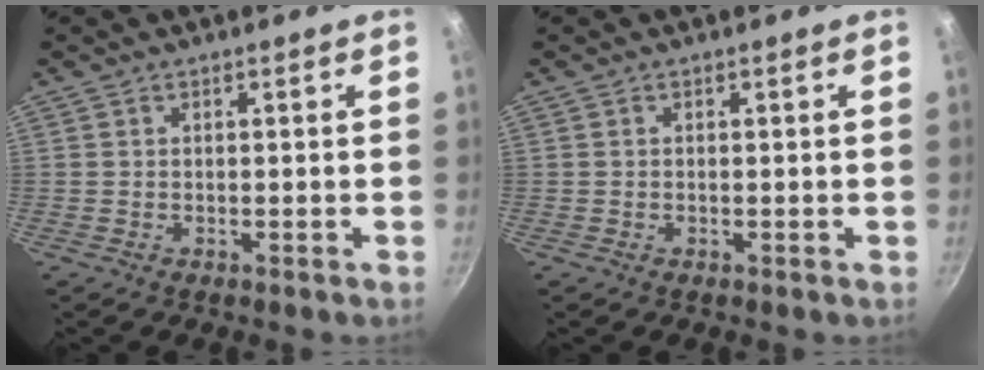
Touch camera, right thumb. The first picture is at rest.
{"total": 0.0}